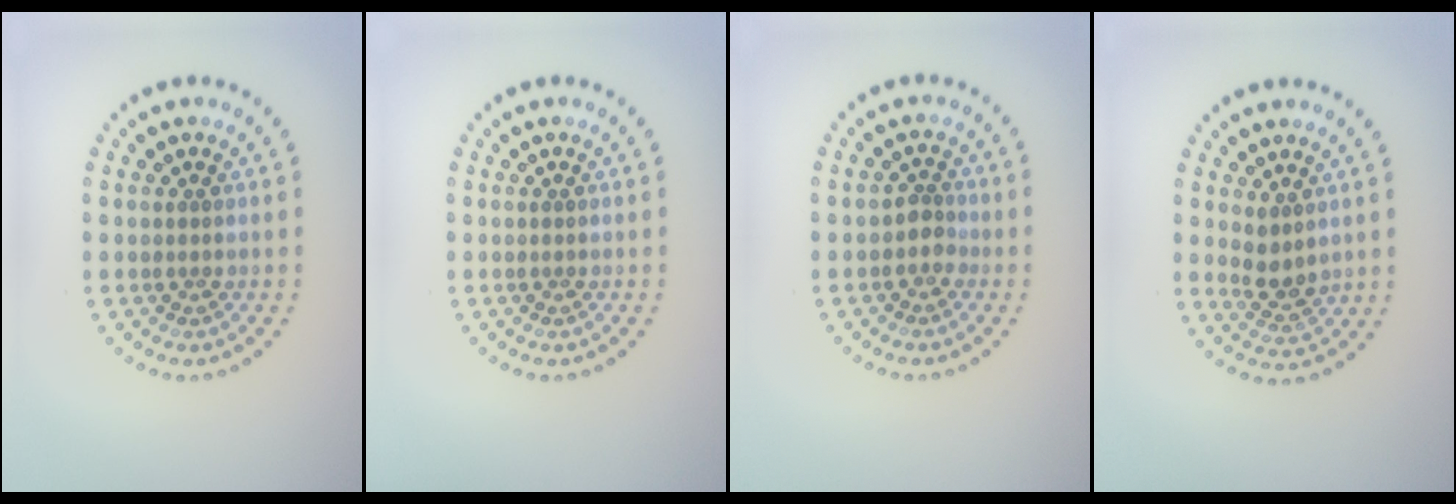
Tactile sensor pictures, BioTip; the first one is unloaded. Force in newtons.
{"total": 0.0}
{"total": 1.4, "press": 1.1, "slide": 0.9}
{"total": 2.4, "press": 2.1, "slide": 1.0}